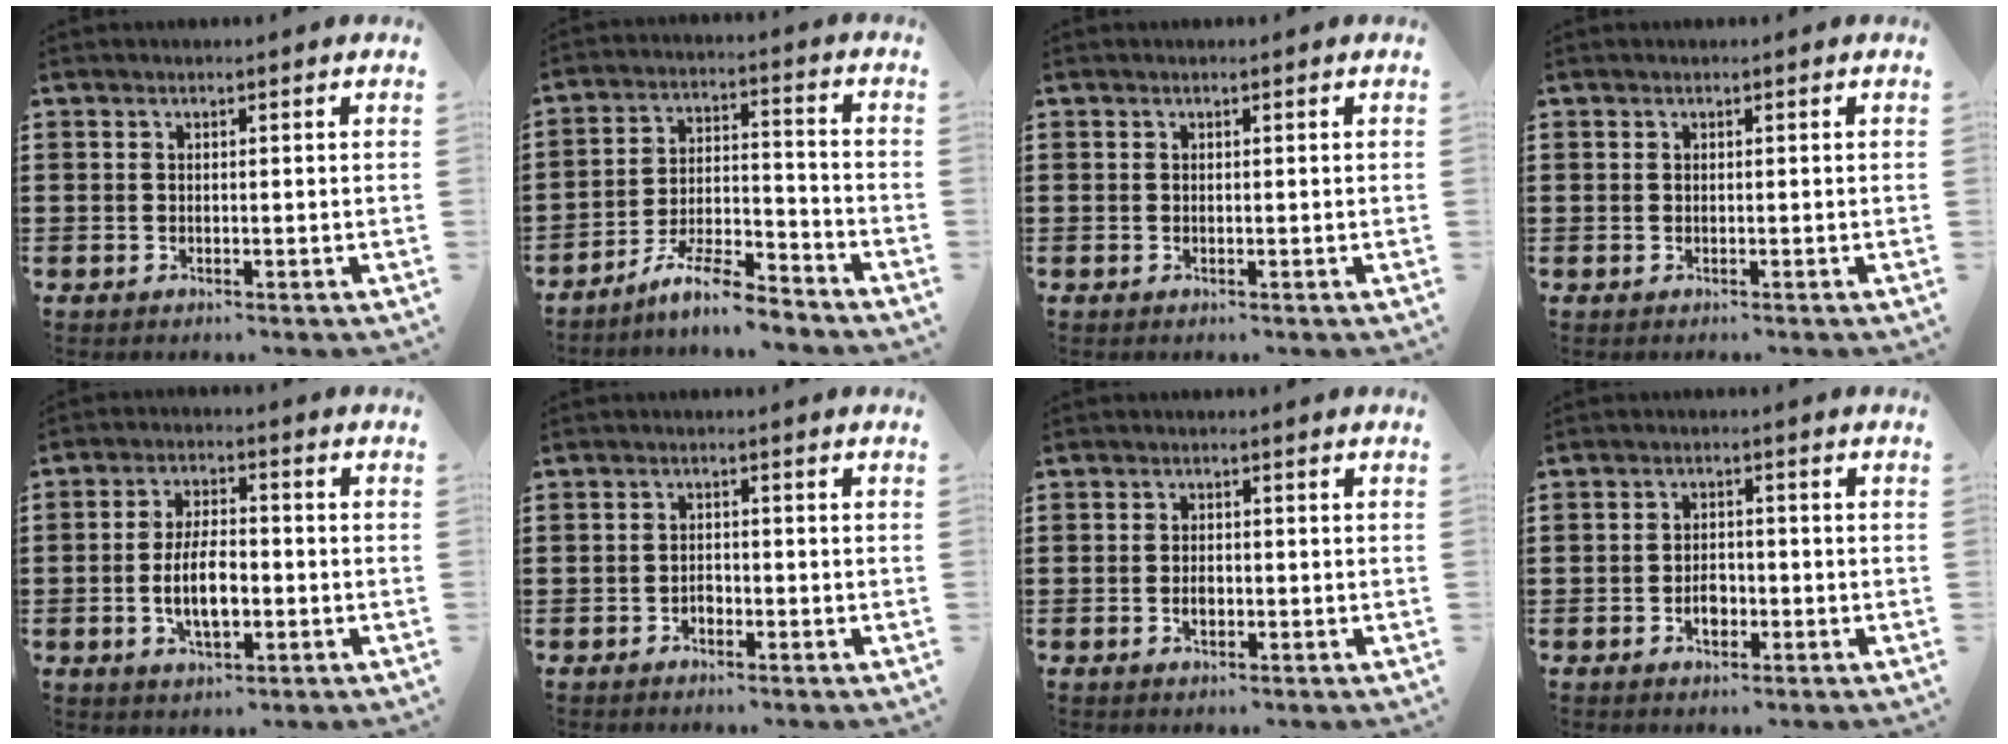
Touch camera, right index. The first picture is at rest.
{"total": 8.2, "force": [-7.3, 0.8, 3.8], "torque": [-0.074, 0.011, -0.139]}
{"total": 0.0}
{"total": 0.0}
{"total": 6.9, "force": [-1.4, 3.1, 6.0], "torque": [-0.117, -0.001, -0.030]}
{"total": 1.3, "force": [-0.9, 0.9, 0.4], "torque": [-0.013, 0.000, -0.019]}
{"total": 1.9, "force": [-0.5, 1.0, 1.5], "torque": [-0.029, 0.002, -0.010]}
{"total": 2.9, "force": [-1.1, 1.8, 2.0], "torque": [-0.031, 0.000, -0.023]}